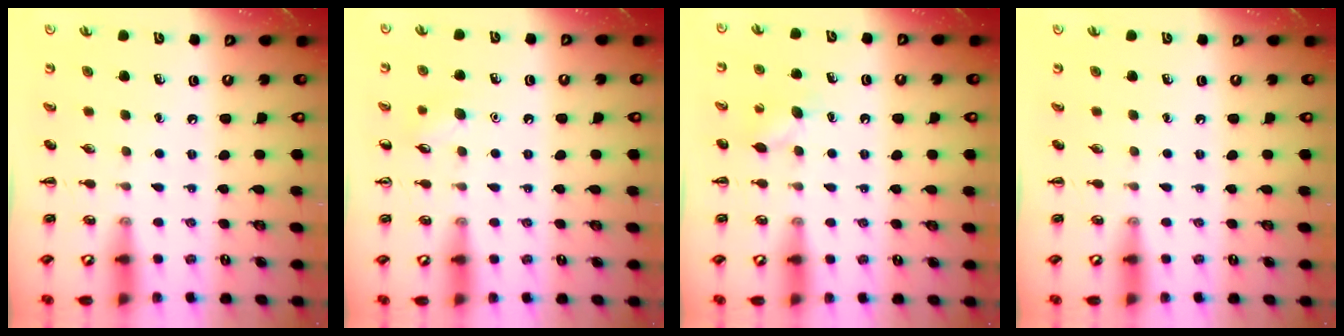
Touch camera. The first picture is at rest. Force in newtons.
{"total": 6.1, "press": 5.9, "slide": 1.7}
{"total": 6.5, "press": 6.3, "slide": 1.6}
{"total": 0.0}